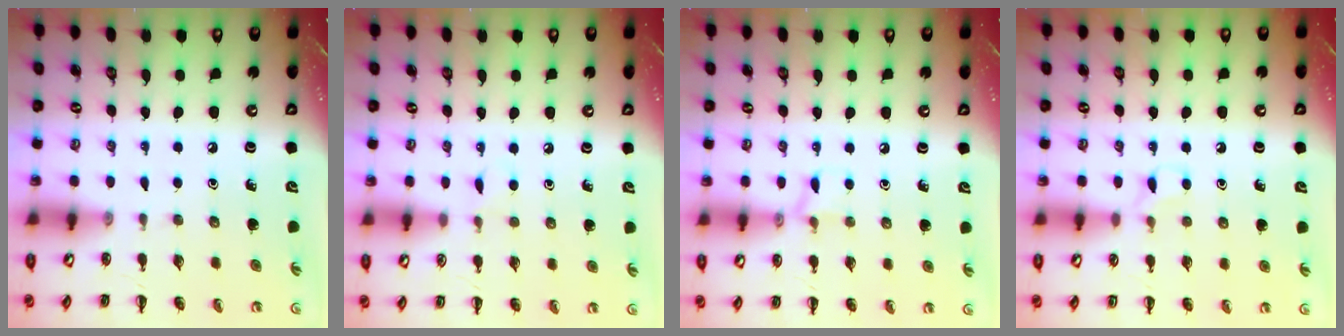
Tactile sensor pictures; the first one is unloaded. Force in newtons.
{"total": 3.7, "press": 3.6, "slide": 1.2}
{"total": 6.3, "press": 6.0, "slide": 1.8}
{"total": 3.9, "press": 3.7, "slide": 1.2}